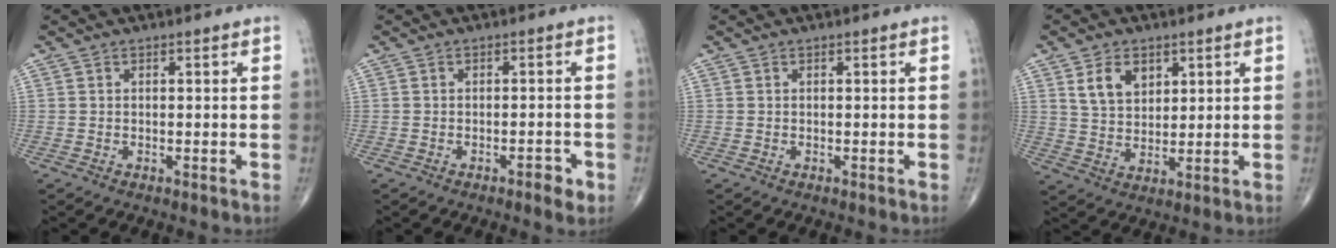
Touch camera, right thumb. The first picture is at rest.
{"total": 2.6, "force": [-1.4, 1.0, 2.0], "torque": [-0.024, 0.004, -0.021]}
{"total": 0.0}
{"total": 7.3, "force": [3.4, 4.9, 4.3], "torque": [-0.057, -0.020, 0.067]}